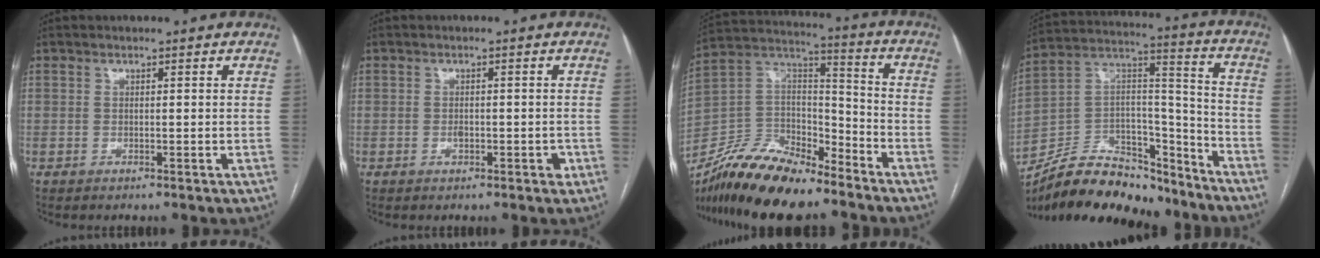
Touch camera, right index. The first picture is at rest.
{"total": 2.1, "force": [-0.8, 1.2, 1.5], "torque": [-0.021, 0.004, -0.008]}
{"total": 18.4, "force": [-15.2, 5.1, 9.1], "torque": [-0.170, 0.012, -0.281]}
{"total": 22.6, "force": [-19.2, 8.3, 8.4], "torque": [-0.159, 0.031, -0.314]}